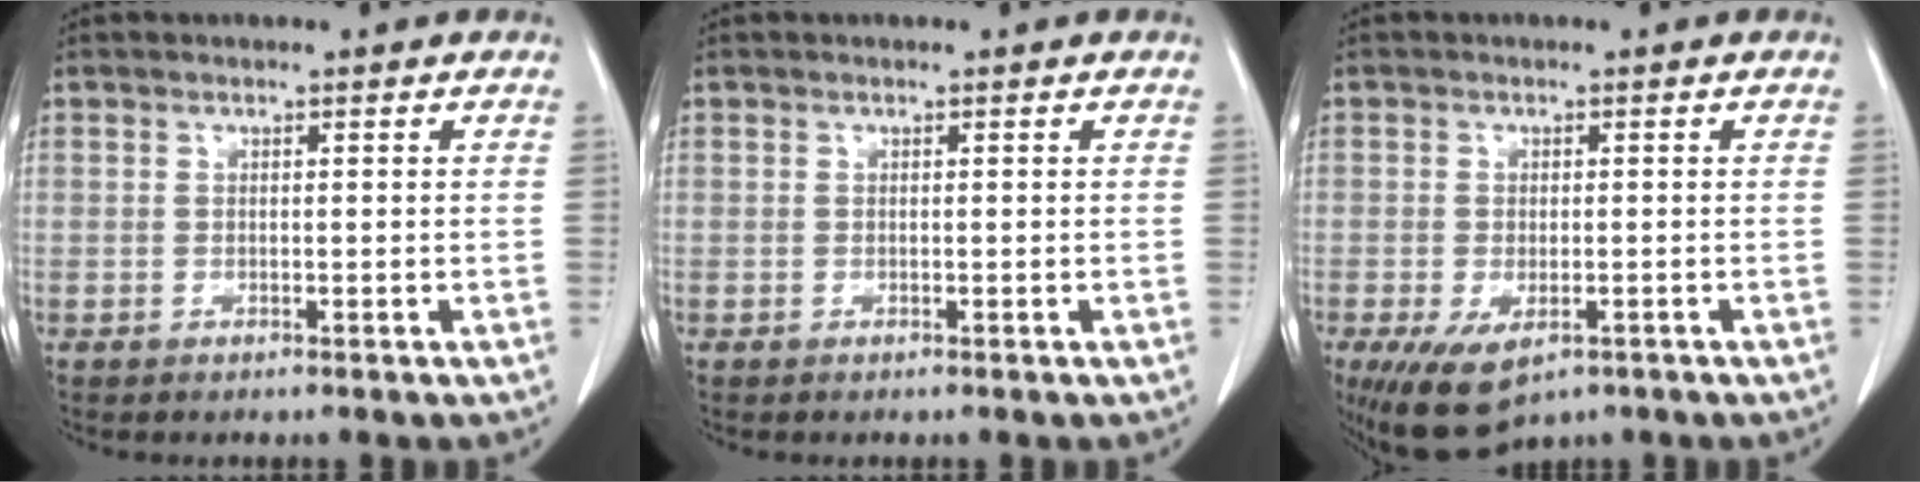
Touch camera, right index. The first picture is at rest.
{"total": 0.0}
{"total": 8.0, "force": [-4.5, 3.8, 5.4], "torque": [-0.095, -0.015, -0.066]}